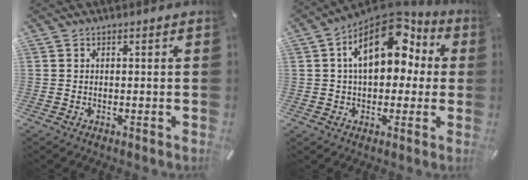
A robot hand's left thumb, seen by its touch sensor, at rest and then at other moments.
{"total": 17.8, "force": [5.3, 11.2, 12.8], "torque": [-0.201, -0.019, 0.089]}